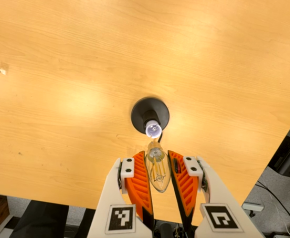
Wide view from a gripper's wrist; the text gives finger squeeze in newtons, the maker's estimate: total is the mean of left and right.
{"total": 14.9, "left": 16.7, "right": 13.1}